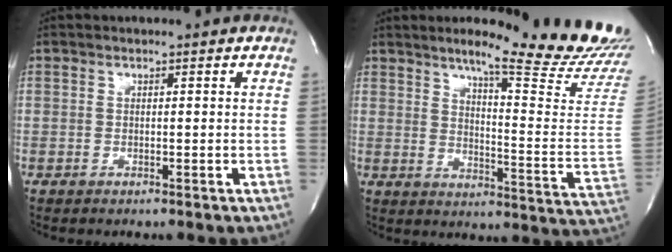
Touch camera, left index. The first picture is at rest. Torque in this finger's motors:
{"motor_torque": [-0.36, -0.55, 0.07, 0.03]}